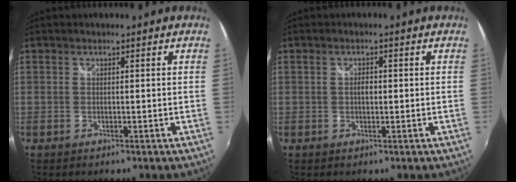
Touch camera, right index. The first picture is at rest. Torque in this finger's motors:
{"motor_torque": [0.31, -0.07, 0.25, 0.05]}